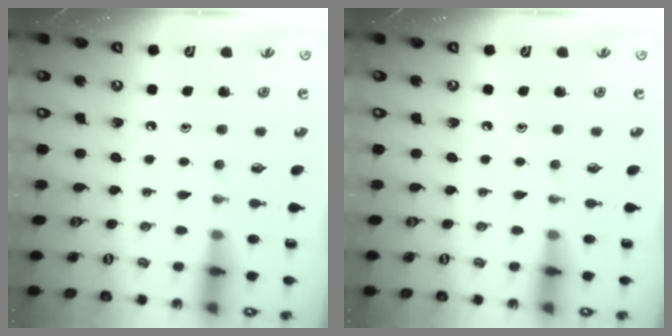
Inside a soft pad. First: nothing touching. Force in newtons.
{"total": 0.0}